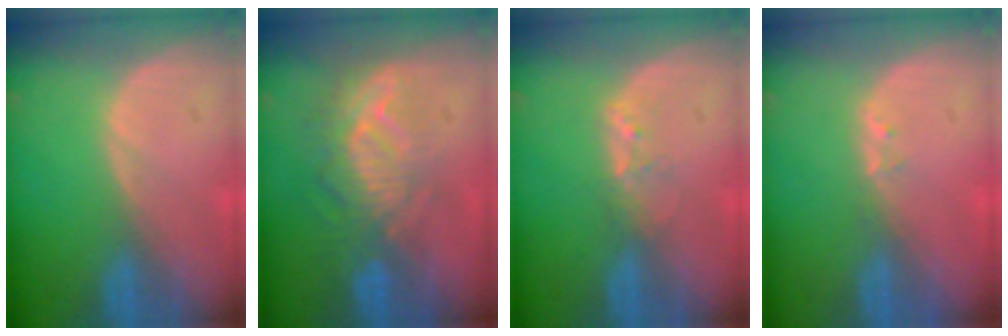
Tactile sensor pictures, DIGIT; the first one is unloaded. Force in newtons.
{"total": 9.5, "press": 8.3, "slide": 4.7}
{"total": 2.0, "press": 1.9, "slide": 0.4}
{"total": 1.0, "press": 0.9, "slide": 0.5}